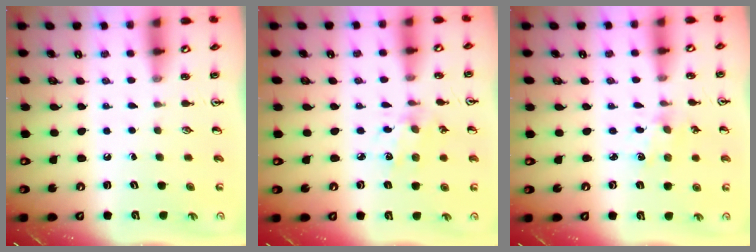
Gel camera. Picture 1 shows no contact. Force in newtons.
{"total": 2.8, "press": 2.7, "slide": 0.7}
{"total": 1.6, "press": 1.5, "slide": 0.4}